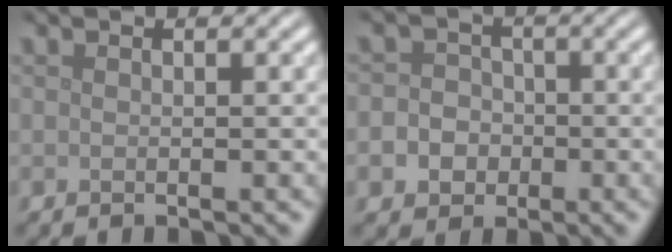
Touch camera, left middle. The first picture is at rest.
{"total": 5.0, "force": [-1.5, 4.6, 1.5], "torque": [-0.002, 0.004, -0.049]}